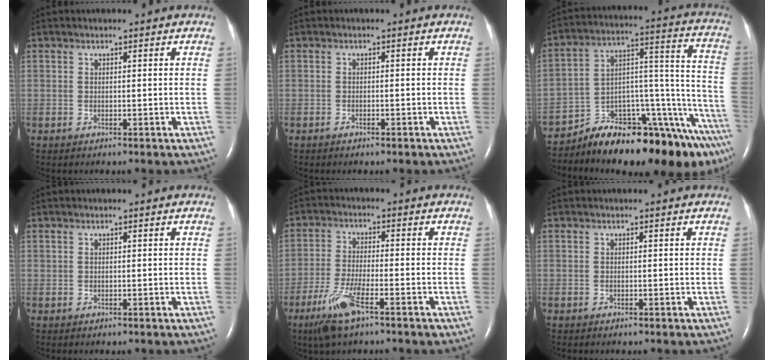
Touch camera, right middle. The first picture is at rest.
{"total": 0.9, "force": [-0.7, 0.3, 0.5], "torque": [-0.015, -0.002, -0.008]}
{"total": 22.2, "force": [-18.6, 3.3, 11.7], "torque": [-0.091, 0.044, -0.281]}
{"total": 0.0}
{"total": 8.2, "force": [-4.8, 0.9, 6.6], "torque": [-0.144, -0.019, -0.091]}
{"total": 0.0}